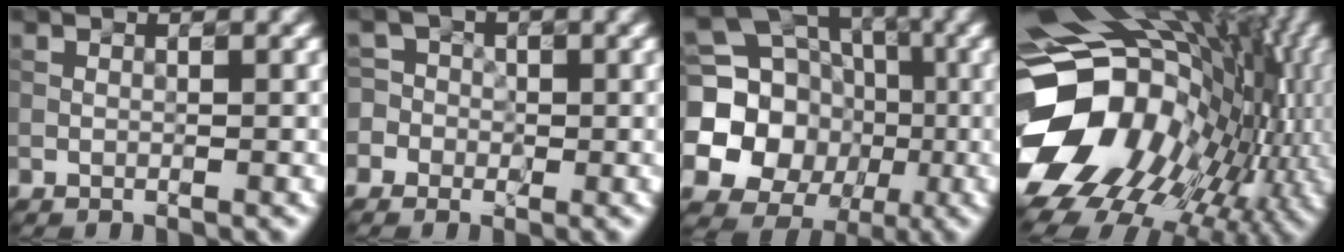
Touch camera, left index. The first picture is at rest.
{"total": 4.2, "force": [-1.6, 3.9, 0.6], "torque": [0.008, 0.019, -0.054]}
{"total": 15.9, "force": [-0.5, 14.8, 5.8], "torque": [-0.161, 0.008, -0.025]}
{"total": 17.3, "force": [-2.2, 12.0, 12.4], "torque": [-0.231, -0.006, -0.039]}